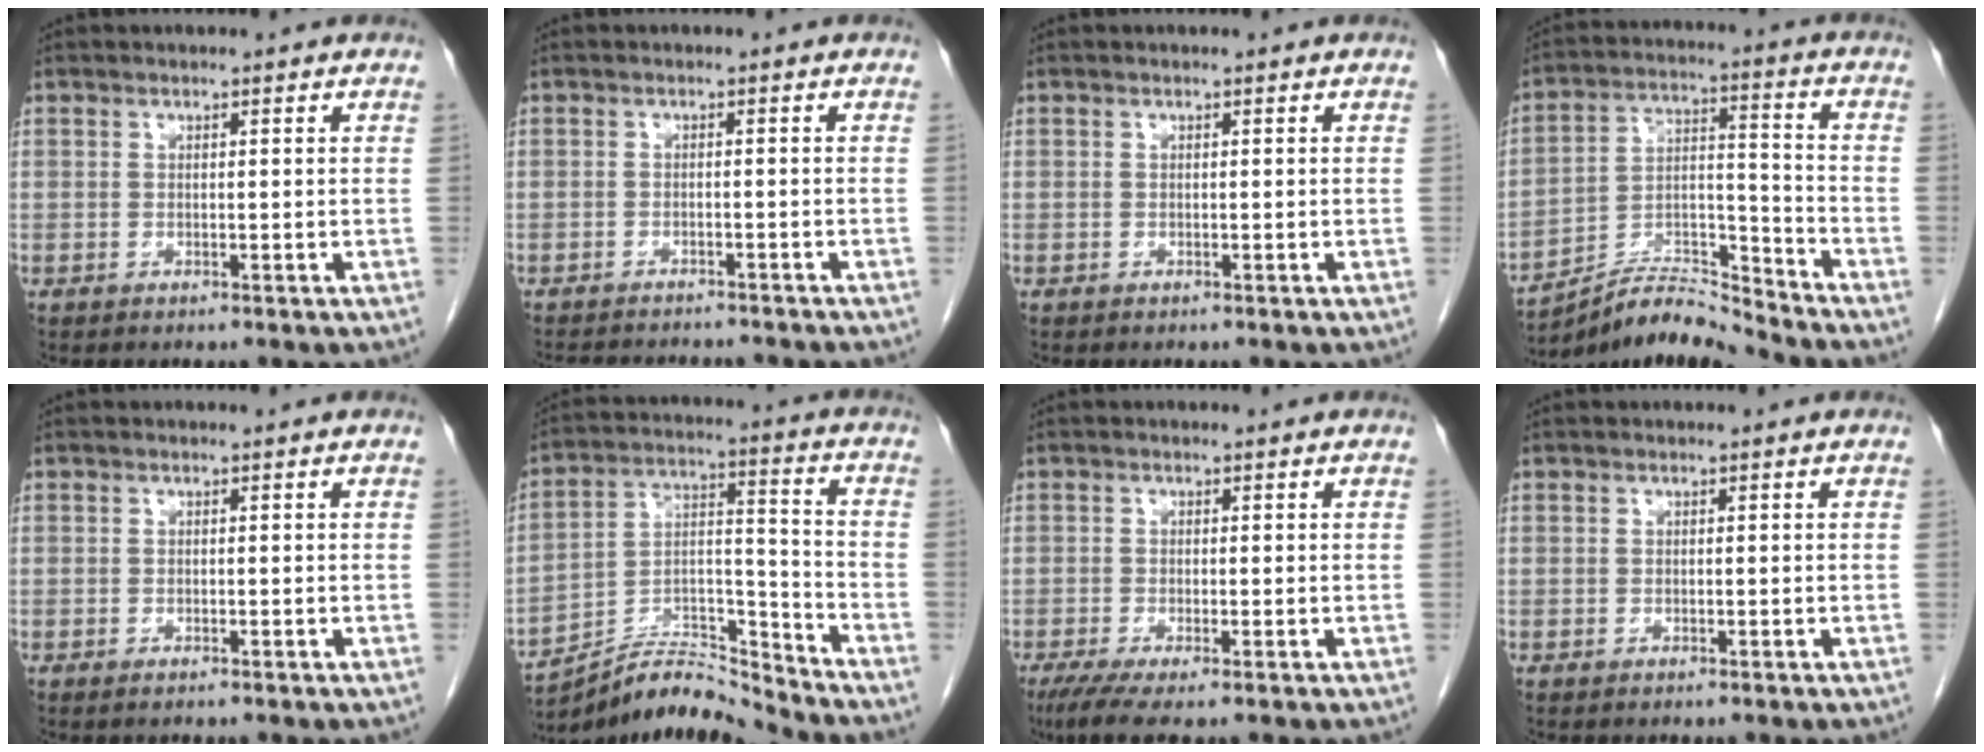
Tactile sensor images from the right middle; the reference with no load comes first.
{"total": 9.6, "force": [-9.0, 1.4, 3.0], "torque": [-0.040, -0.003, -0.115]}
{"total": 0.0}
{"total": 9.9, "force": [-9.7, -1.0, 1.2], "torque": [-0.024, 0.030, -0.178]}
{"total": 0.5, "force": [-0.4, 0.0, 0.3], "torque": [-0.007, 0.000, -0.007]}
{"total": 11.8, "force": [-11.7, -1.0, 0.6], "torque": [-0.014, 0.047, -0.215]}
{"total": 4.2, "force": [-2.7, 0.4, 3.2], "torque": [-0.055, -0.014, -0.049]}
{"total": 0.0}